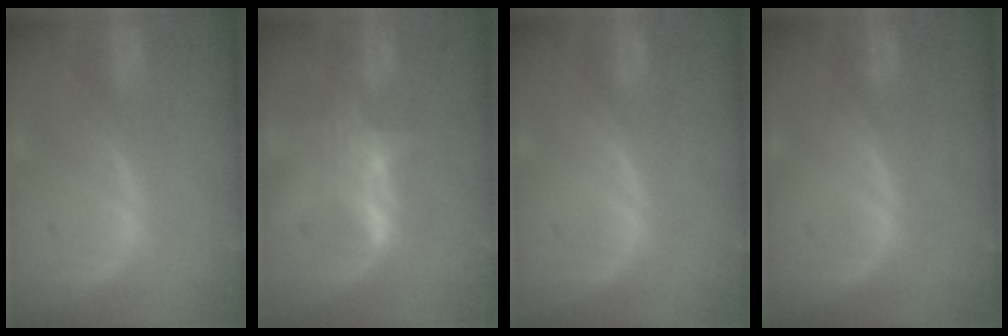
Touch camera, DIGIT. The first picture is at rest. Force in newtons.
{"total": 2.9, "press": 2.9, "slide": 0.4}
{"total": 0.0}
{"total": 0.0}